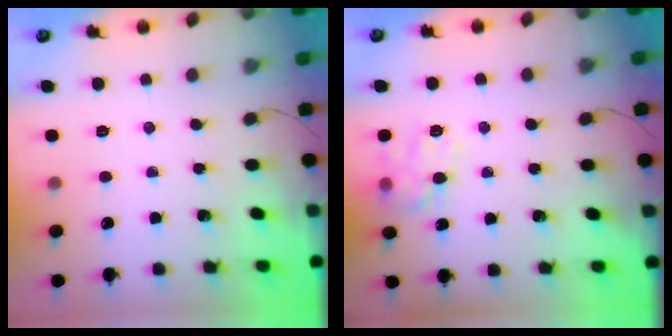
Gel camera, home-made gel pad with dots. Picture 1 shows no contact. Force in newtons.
{"total": 11.2, "press": 11.2, "slide": 0.2}